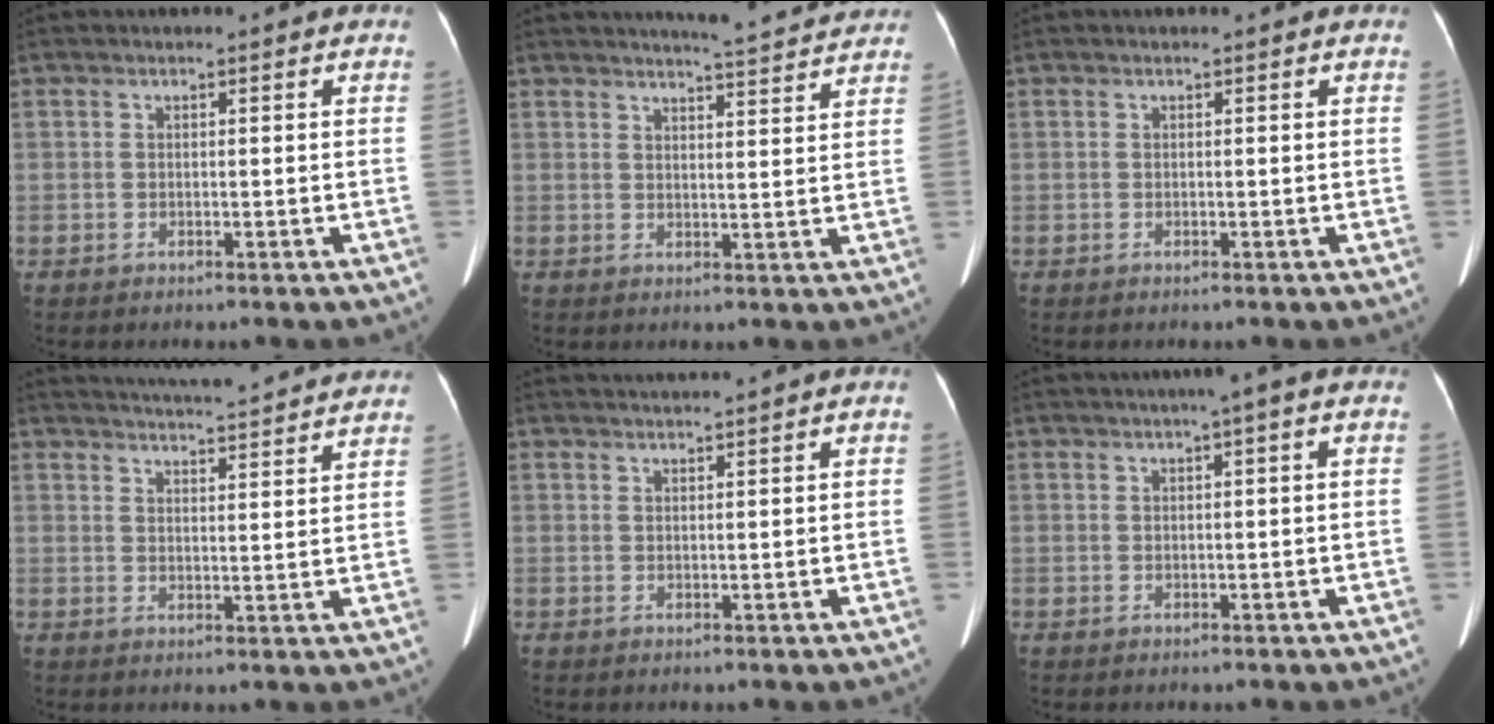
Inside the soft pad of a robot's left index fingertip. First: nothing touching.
{"total": 8.7, "force": [8.3, 0.1, 2.3], "torque": [-0.039, 0.001, 0.098]}
{"total": 0.0}
{"total": 16.0, "force": [15.0, 0.9, 5.6], "torque": [-0.089, 0.014, 0.196]}
{"total": 2.8, "force": [2.5, -1.0, 0.9], "torque": [-0.010, 0.017, 0.049]}
{"total": 3.1, "force": [1.4, 0.1, 2.8], "torque": [-0.044, 0.016, 0.018]}